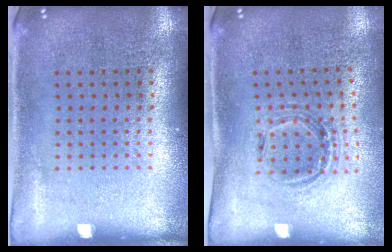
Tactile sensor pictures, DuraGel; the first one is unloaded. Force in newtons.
{"total": 1.0, "press": 1.0, "slide": 0.1}